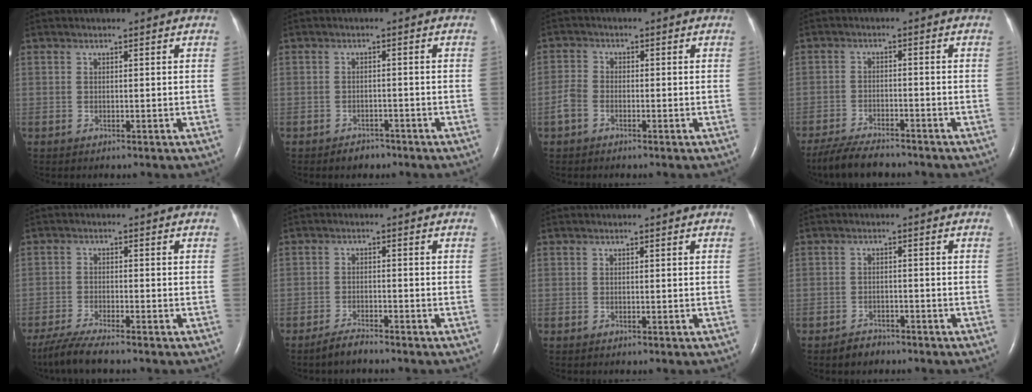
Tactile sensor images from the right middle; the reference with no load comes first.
{"total": 2.0, "force": [-1.6, 1.1, 0.4], "torque": [-0.015, 0.001, -0.021]}
{"total": 2.7, "force": [-1.3, 1.7, 1.6], "torque": [-0.048, -0.001, -0.029]}
{"total": 7.5, "force": [-6.5, 1.7, 3.3], "torque": [-0.059, -0.019, -0.112]}
{"total": 5.6, "force": [-4.6, 0.1, 3.2], "torque": [-0.063, -0.019, -0.086]}
{"total": 2.6, "force": [-2.4, 0.1, 1.0], "torque": [-0.029, -0.009, -0.045]}
{"total": 0.0}
{"total": 2.4, "force": [-2.0, 1.2, 0.5], "torque": [-0.021, -0.001, -0.030]}